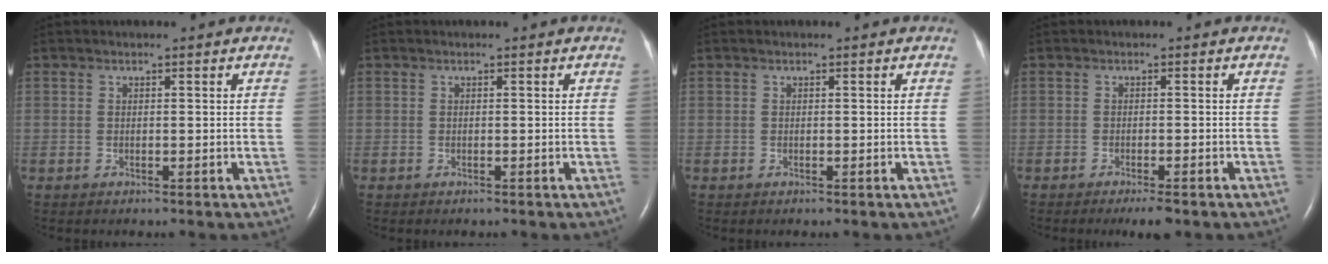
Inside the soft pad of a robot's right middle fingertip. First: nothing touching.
{"total": 0.0}
{"total": 0.0}
{"total": 2.9, "force": [-2.1, 0.5, 2.0], "torque": [-0.030, -0.004, -0.030]}